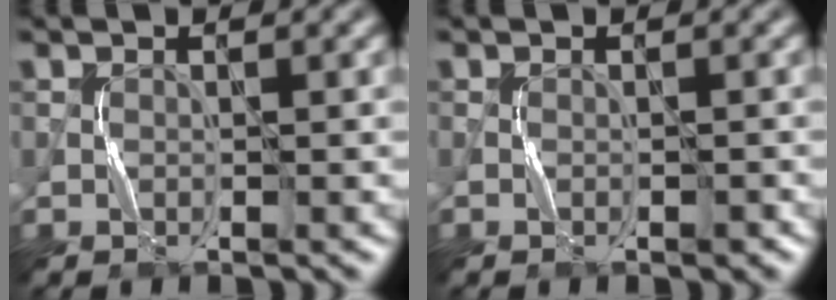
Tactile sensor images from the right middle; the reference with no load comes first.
{"total": 0.8, "force": [-0.4, 0.4, 0.5], "torque": [-0.014, 0.002, -0.006]}